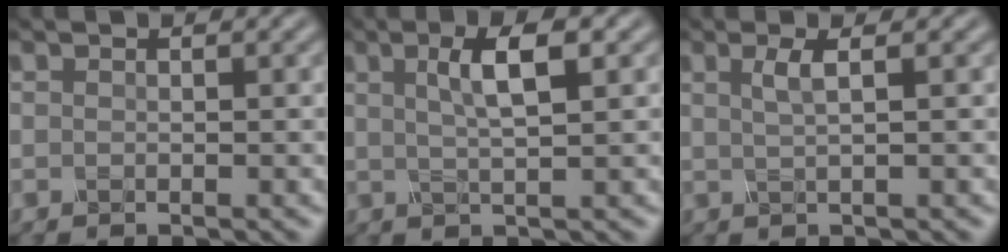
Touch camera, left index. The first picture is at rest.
{"total": 3.9, "force": [1.2, 1.0, 3.6], "torque": [-0.060, 0.006, 0.017]}
{"total": 1.9, "force": [0.5, 0.5, 1.7], "torque": [-0.030, 0.000, 0.005]}